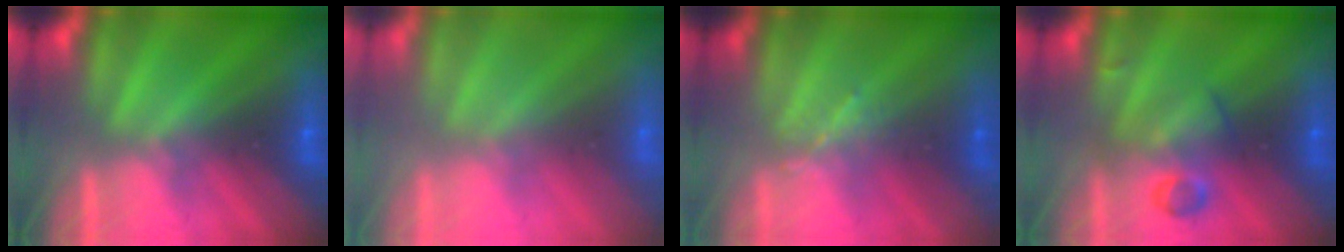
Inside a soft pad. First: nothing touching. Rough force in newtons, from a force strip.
{"total": 2.5}
{"total": 1.1}
{"total": 2.8}